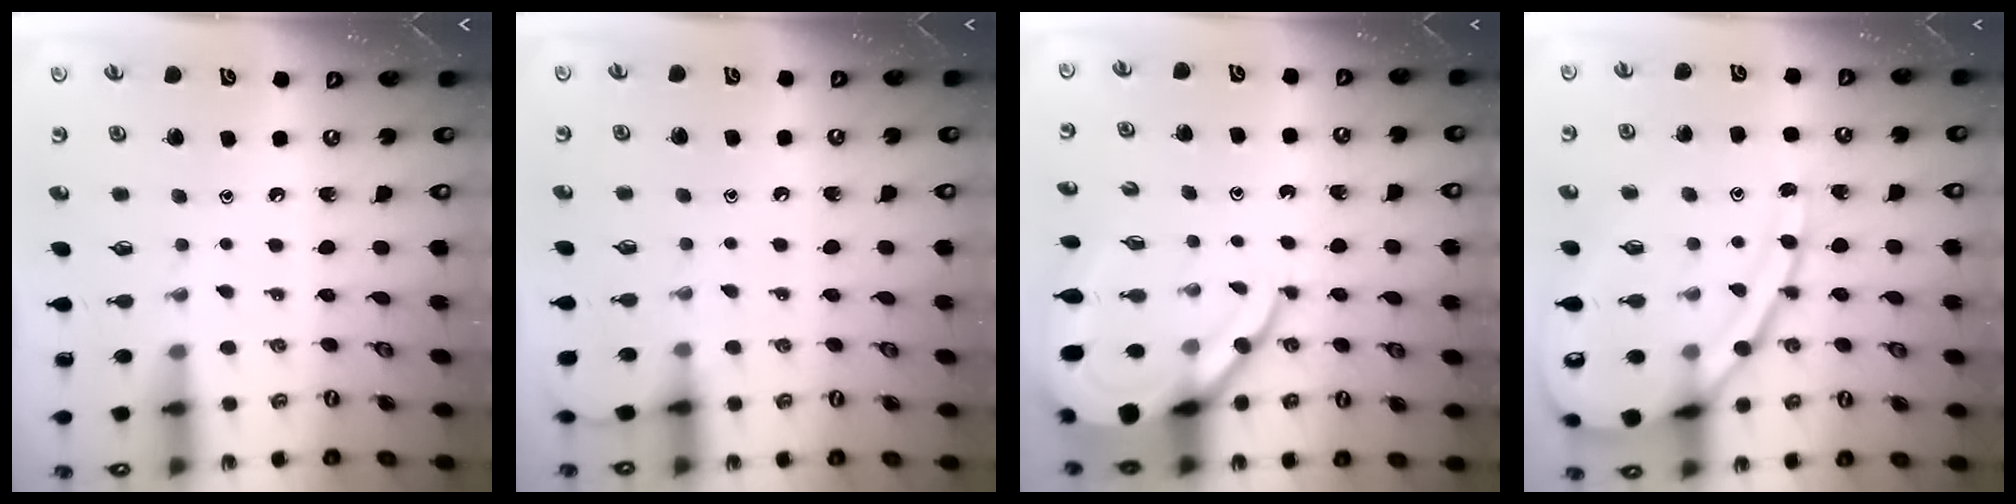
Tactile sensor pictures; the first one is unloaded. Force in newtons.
{"total": 3.8, "press": 3.8, "slide": 0.5}
{"total": 12.9, "press": 12.8, "slide": 1.2}
{"total": 16.4, "press": 16.3, "slide": 1.5}